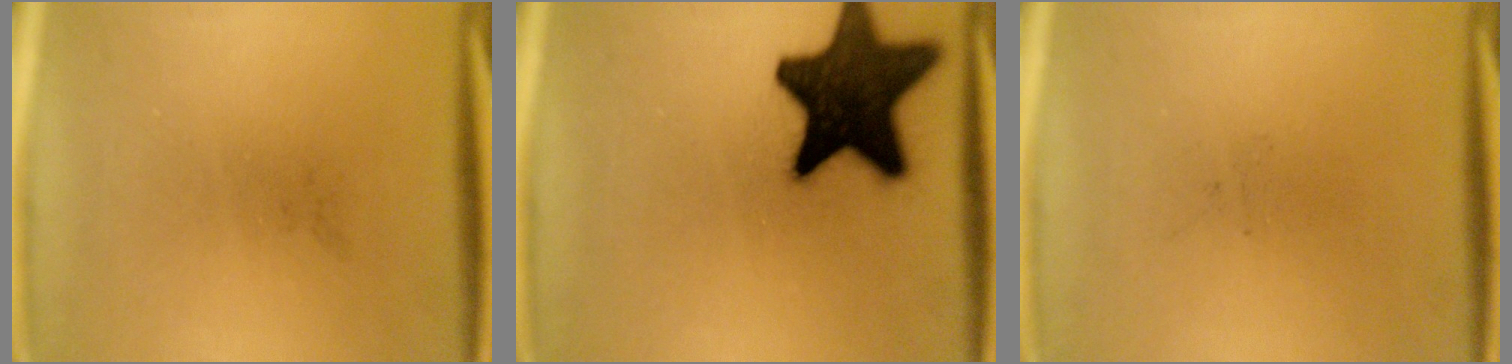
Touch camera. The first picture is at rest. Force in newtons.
{"total": 18.2}
{"total": 0.0}